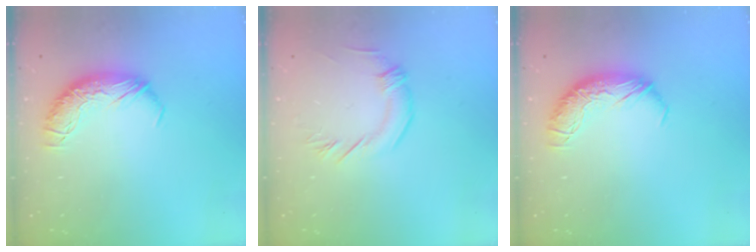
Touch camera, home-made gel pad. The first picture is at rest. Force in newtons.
{"total": 2.5, "press": 2.1, "slide": 1.4}
{"total": 0.0}